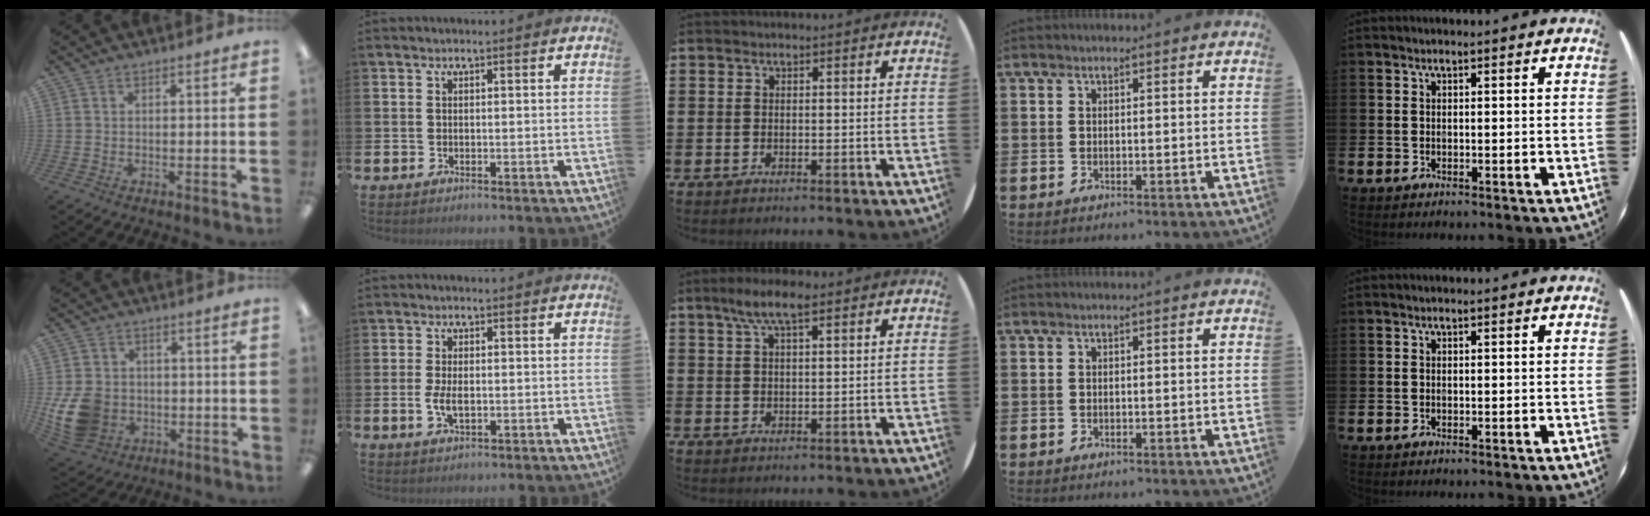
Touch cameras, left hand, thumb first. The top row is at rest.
{"thumb": {"total": 12.1, "force": [-2.2, 9.9, 6.7], "torque": [-0.148, 0.012, -0.036]}, "index": {"total": 3.1, "force": [-0.1, 1.6, 2.7], "torque": [-0.050, 0.004, -0.004]}, "middle": {"total": 5.4, "force": [3.4, 1.6, 3.9], "torque": [-0.074, 0.007, 0.057]}}